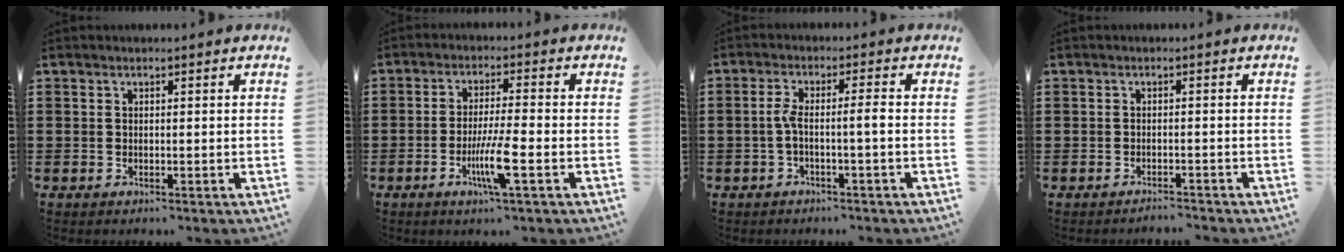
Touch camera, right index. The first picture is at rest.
{"total": 6.9, "force": [-2.6, 0.4, 6.4], "torque": [-0.123, -0.018, -0.049]}
{"total": 3.7, "force": [-0.7, 0.1, 3.7], "torque": [-0.076, -0.003, -0.019]}
{"total": 1.4, "force": [-1.4, 0.0, -0.1], "torque": [-0.003, 0.003, -0.032]}